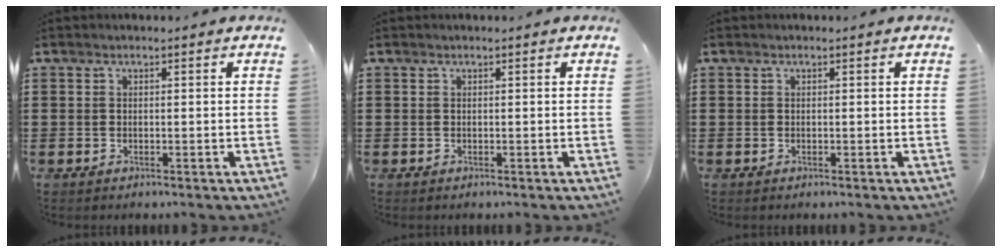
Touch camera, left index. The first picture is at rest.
{"total": 0.0}
{"total": 0.0}